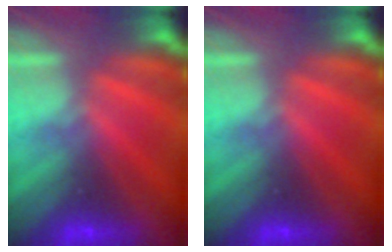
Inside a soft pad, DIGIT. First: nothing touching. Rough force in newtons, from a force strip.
{"total": 0.0}